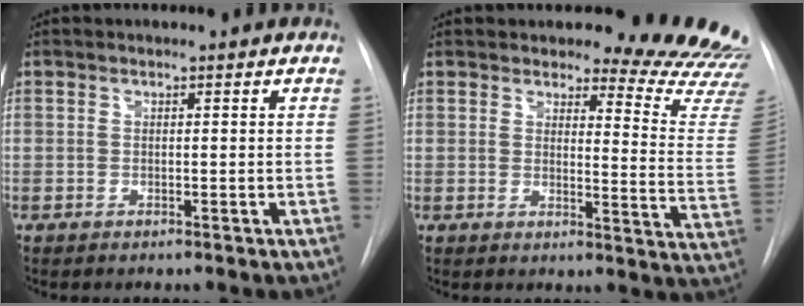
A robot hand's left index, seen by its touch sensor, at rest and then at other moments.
{"total": 14.5, "force": [14.4, 1.0, 2.0], "torque": [-0.001, -0.146, 0.136]}